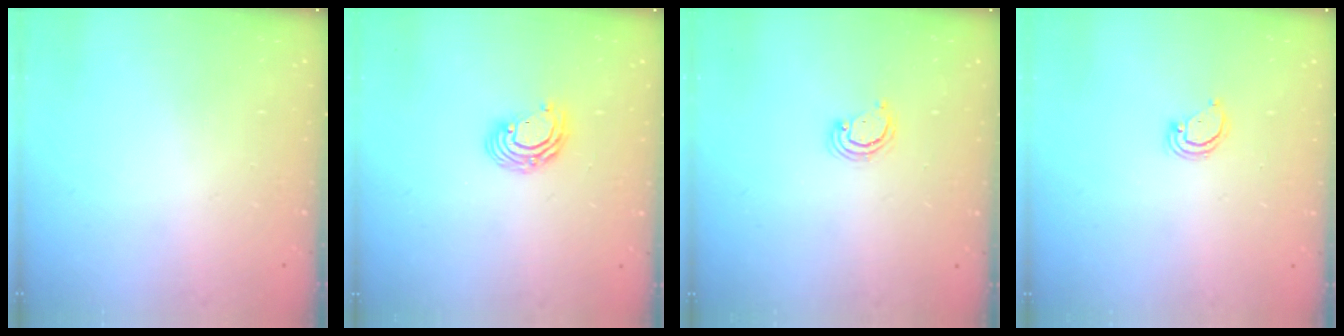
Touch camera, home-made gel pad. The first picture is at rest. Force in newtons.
{"total": 6.9, "press": 6.9, "slide": 0.8}
{"total": 2.5, "press": 2.5, "slide": 0.3}
{"total": 2.9, "press": 2.8, "slide": 0.2}